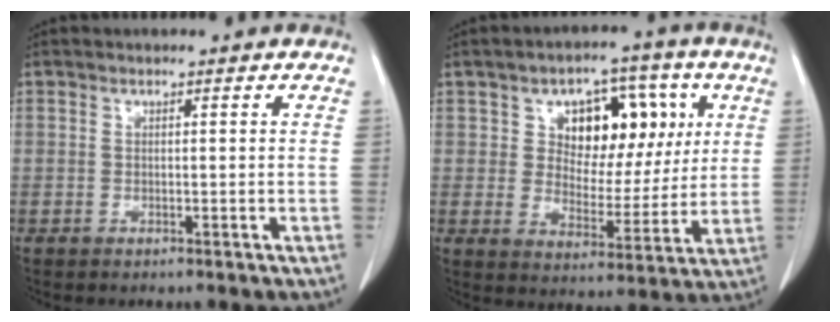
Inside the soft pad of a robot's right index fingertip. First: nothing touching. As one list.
[{"total": 12.2, "force": [3.9, 7.4, 8.9], "torque": [-0.114, 0.031, 0.065]}]